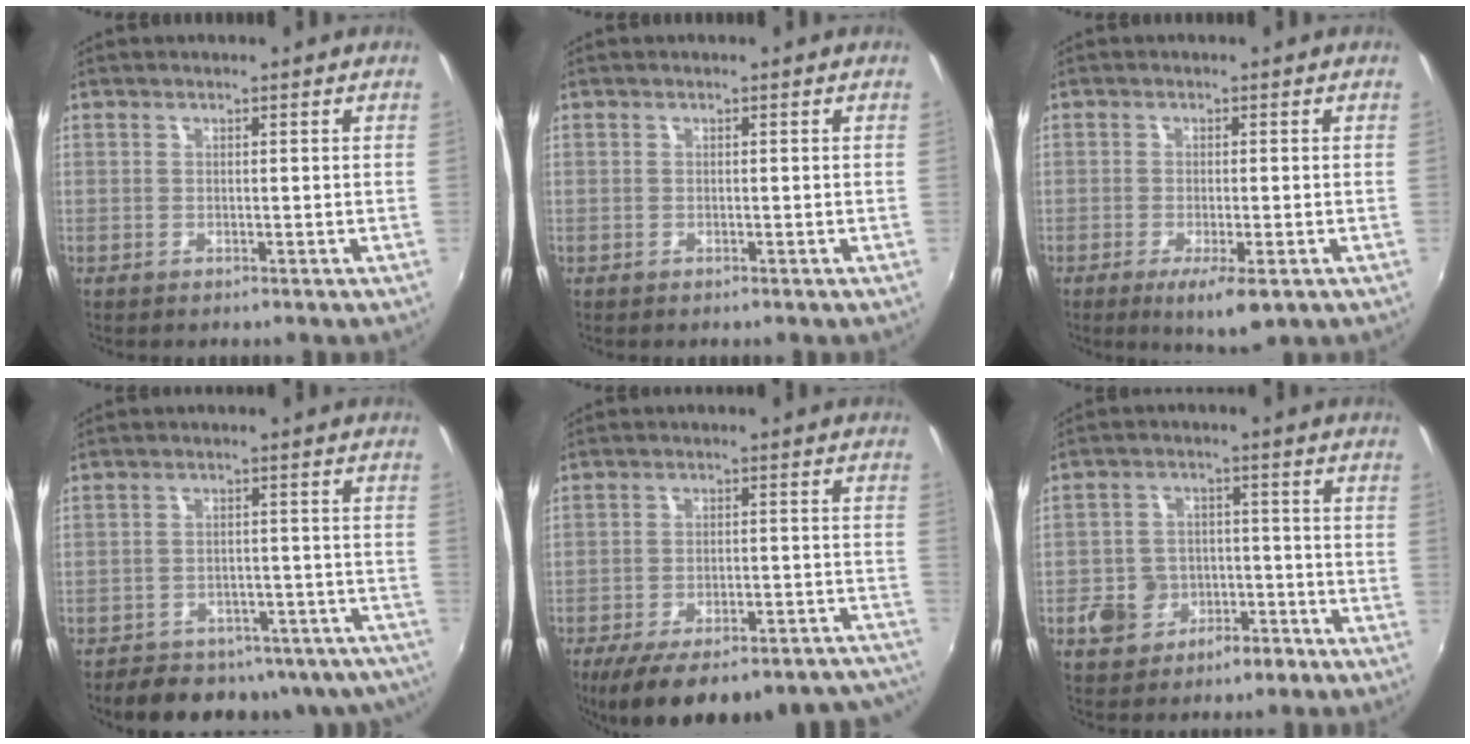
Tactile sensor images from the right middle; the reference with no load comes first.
{"total": 0.0}
{"total": 5.7, "force": [-2.9, 1.3, 4.7], "torque": [-0.085, -0.015, -0.042]}
{"total": 19.7, "force": [-16.2, 8.8, 6.8], "torque": [-0.120, 0.025, -0.177]}
{"total": 24.3, "force": [-20.3, 6.9, 11.4], "torque": [-0.172, -0.011, -0.254]}
{"total": 9.2, "force": [-4.7, 7.0, 3.5], "torque": [-0.093, 0.025, -0.063]}